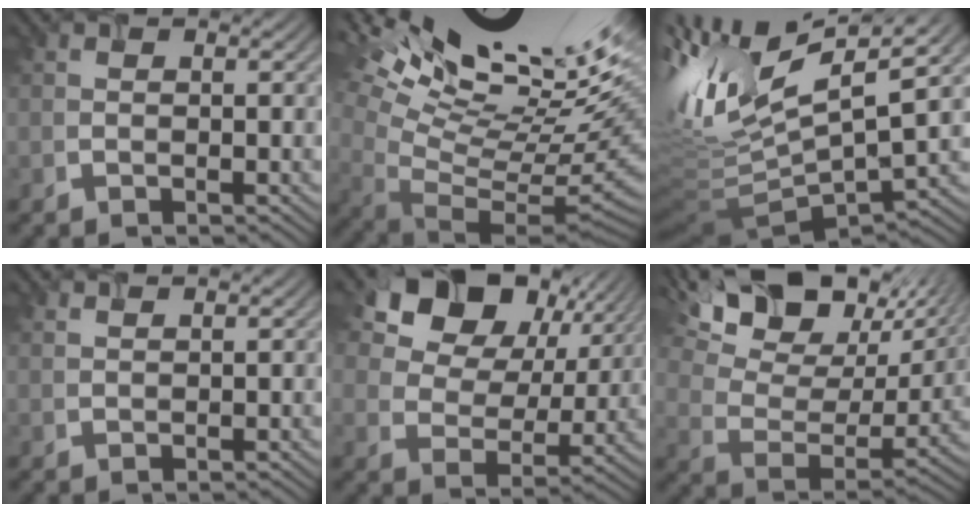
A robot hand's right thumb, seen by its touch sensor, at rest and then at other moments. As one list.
[{"total": 17.4, "force": [10.9, 5.8, 12.2], "torque": [-0.193, 0.033, 0.212]}, {"total": 14.2, "force": [3.4, 4.7, 13.0], "torque": [-0.304, 0.006, 0.080]}, {"total": 1.8, "force": [1.8, -0.3, -0.1], "torque": [-0.012, 0.006, 0.038]}, {"total": 15.4, "force": [9.0, 9.8, 7.8], "torque": [-0.168, 0.038, 0.150]}, {"total": 19.2, "force": [12.9, 9.2, 10.9], "torque": [-0.238, 0.039, 0.189]}]